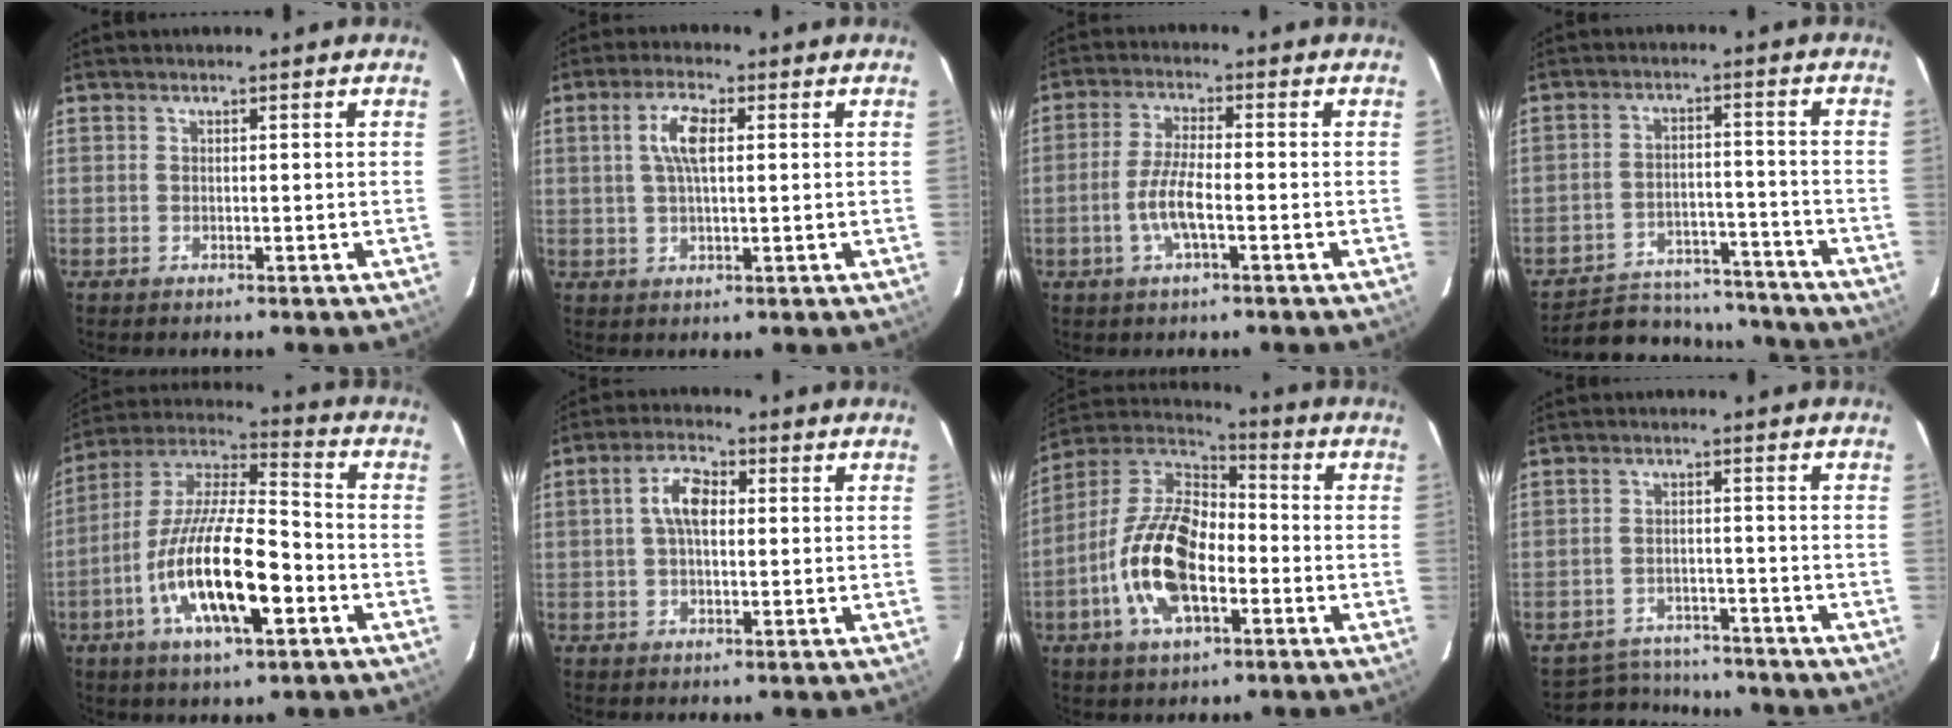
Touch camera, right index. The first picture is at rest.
{"total": 5.6, "force": [1.3, 2.1, 5.0], "torque": [-0.096, 0.011, 0.026]}
{"total": 6.3, "force": [-2.1, 1.2, 5.8], "torque": [-0.122, -0.001, -0.043]}
{"total": 19.3, "force": [-17.4, 6.3, 5.4], "torque": [-0.117, 0.023, -0.225]}
{"total": 19.1, "force": [-6.6, 5.6, 17.0], "torque": [-0.330, -0.013, -0.125]}
{"total": 5.6, "force": [0.7, 2.9, 4.8], "torque": [-0.089, 0.017, 0.013]}
{"total": 17.1, "force": [-5.1, 8.8, 13.8], "torque": [-0.286, 0.003, -0.099]}
{"total": 8.5, "force": [-7.9, 3.2, 0.7], "torque": [-0.030, 0.015, -0.111]}